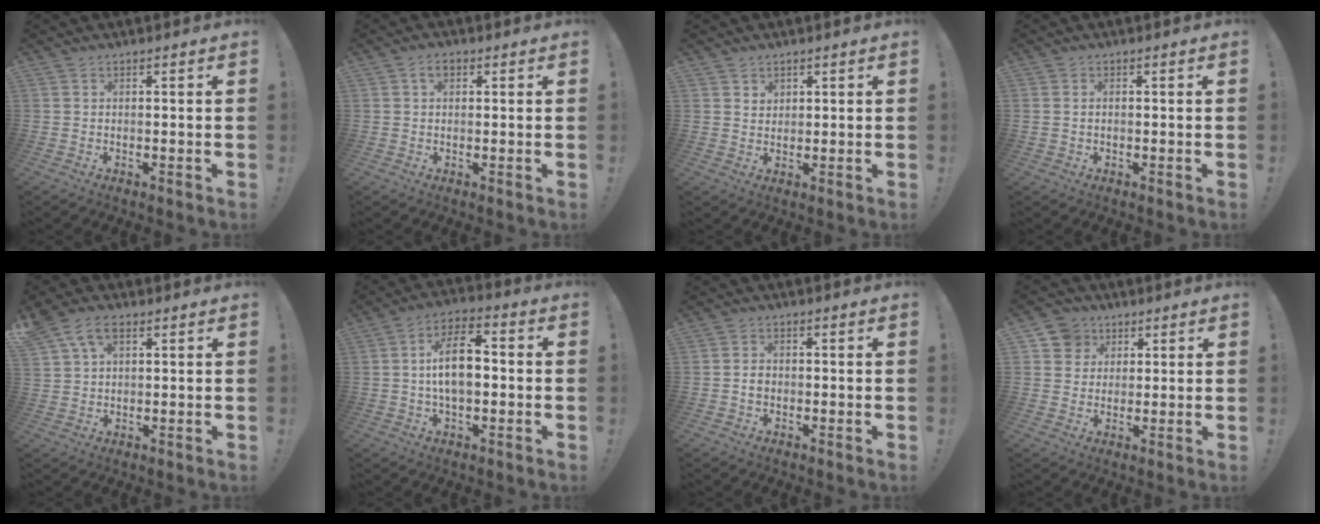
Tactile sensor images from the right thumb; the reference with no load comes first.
{"total": 2.6, "force": [0.9, 1.6, 1.9], "torque": [-0.028, 0.004, 0.015]}
{"total": 2.5, "force": [1.8, 1.8, 0.3], "torque": [0.010, -0.014, 0.029]}
{"total": 1.1, "force": [-0.1, 1.0, 0.4], "torque": [-0.011, 0.005, -0.002]}
{"total": 7.4, "force": [3.7, 4.4, 4.7], "torque": [-0.082, -0.003, 0.073]}
{"total": 12.2, "force": [-0.5, 6.6, 10.3], "torque": [-0.172, 0.010, -0.011]}
{"total": 2.3, "force": [-0.7, 1.8, 1.2], "torque": [-0.011, 0.003, -0.014]}
{"total": 7.1, "force": [2.8, 6.4, 1.3], "torque": [-0.019, -0.015, 0.057]}